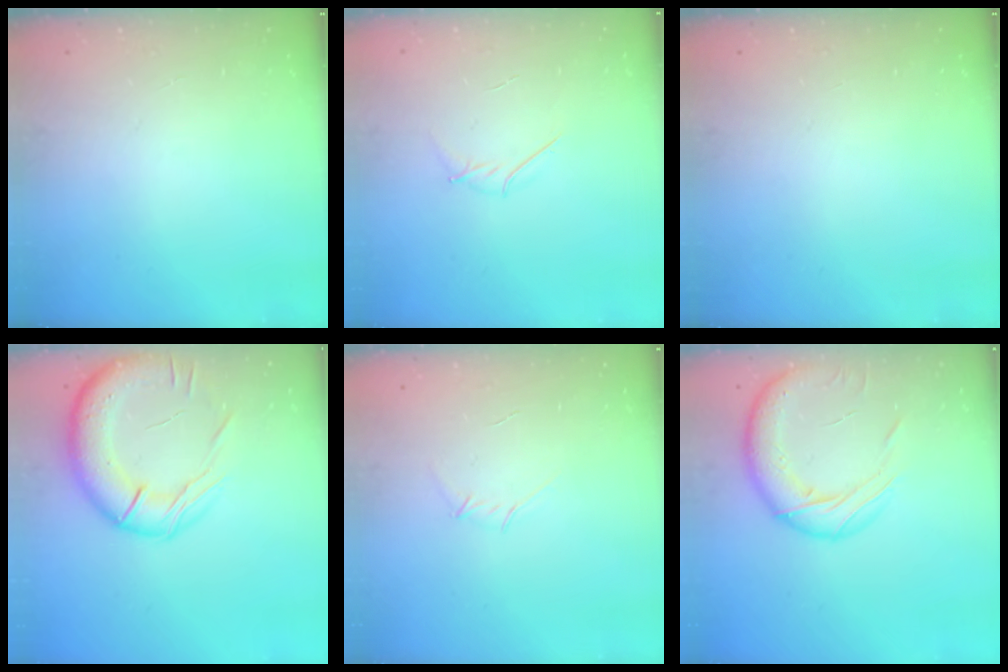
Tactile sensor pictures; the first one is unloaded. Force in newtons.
{"total": 3.6, "press": 3.5, "slide": 0.9}
{"total": 0.0}
{"total": 19.3, "press": 19.1, "slide": 2.8}
{"total": 3.5, "press": 3.4, "slide": 0.8}
{"total": 17.5, "press": 17.1, "slide": 3.9}